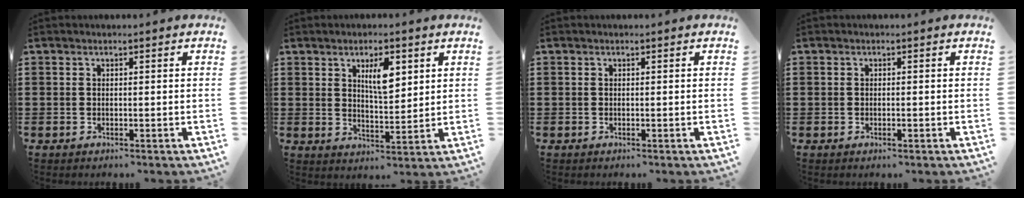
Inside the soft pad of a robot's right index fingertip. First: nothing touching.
{"total": 5.5, "force": [2.5, 2.1, 4.5], "torque": [-0.072, -0.002, 0.037]}
{"total": 0.0}
{"total": 0.5, "force": [-0.2, 0.2, 0.5], "torque": [-0.010, -0.002, -0.002]}